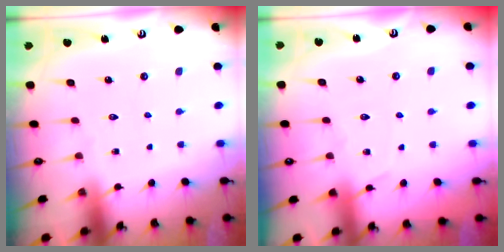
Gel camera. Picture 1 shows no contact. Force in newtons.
{"total": 3.9, "press": 3.8, "slide": 0.6}